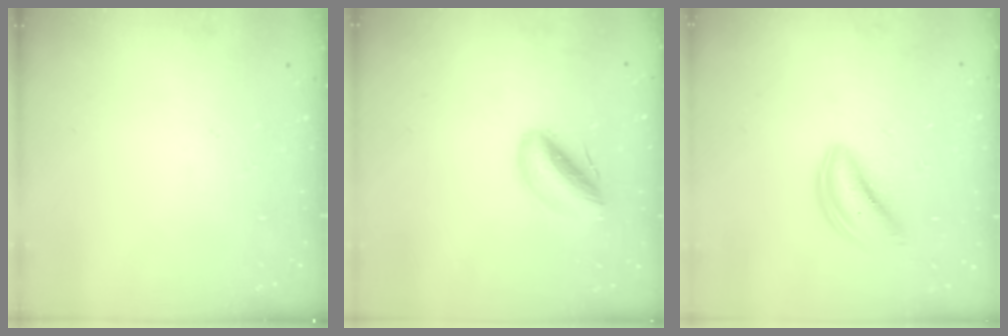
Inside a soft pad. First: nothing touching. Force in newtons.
{"total": 8.8, "press": 8.6, "slide": 1.5}
{"total": 4.9, "press": 4.9, "slide": 0.5}